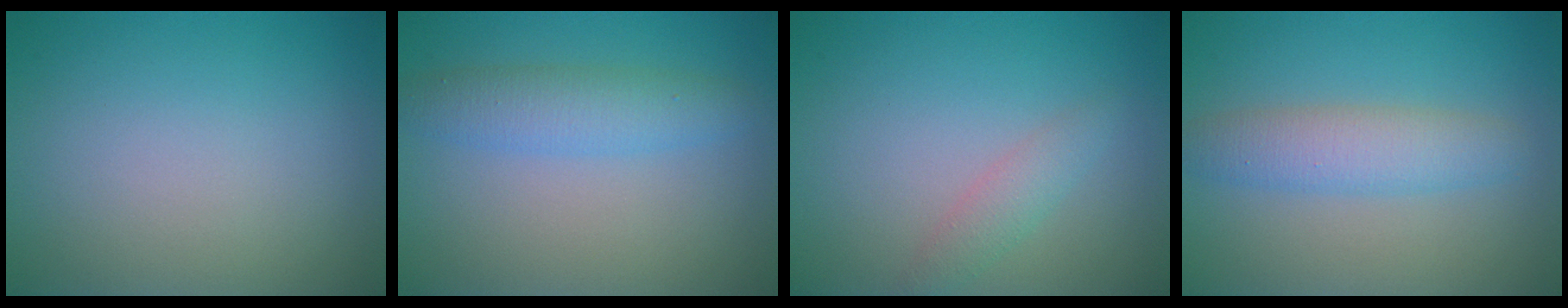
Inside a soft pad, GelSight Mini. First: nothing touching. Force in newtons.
{"total": 3.3, "press": 3.3, "slide": 0.1}
{"total": 1.6, "press": 1.6, "slide": 0.1}
{"total": 3.6, "press": 3.6, "slide": 0.1}